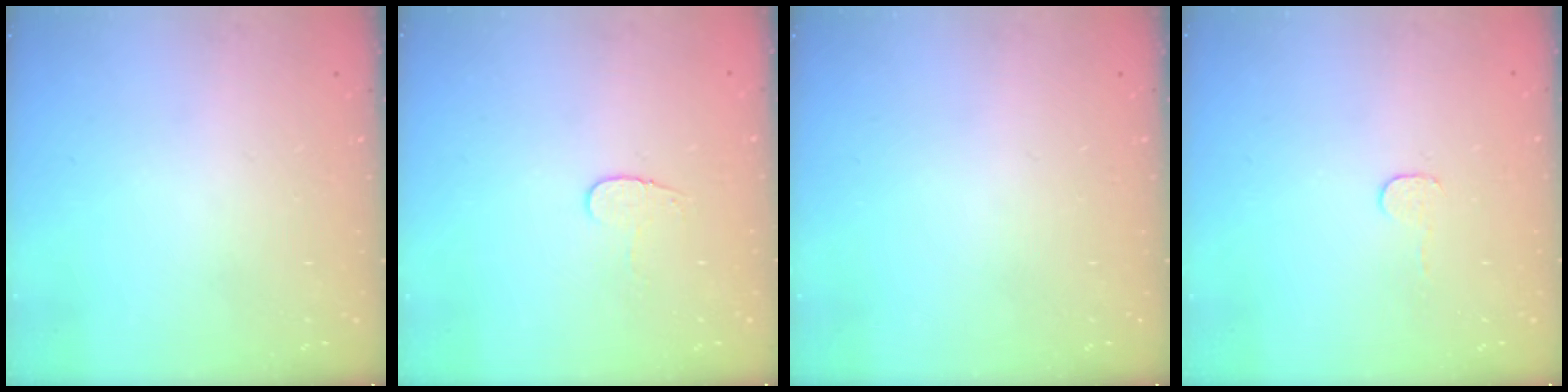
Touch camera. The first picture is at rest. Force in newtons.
{"total": 4.4, "press": 4.4, "slide": 0.5}
{"total": 0.0}
{"total": 3.0, "press": 3.0, "slide": 0.3}